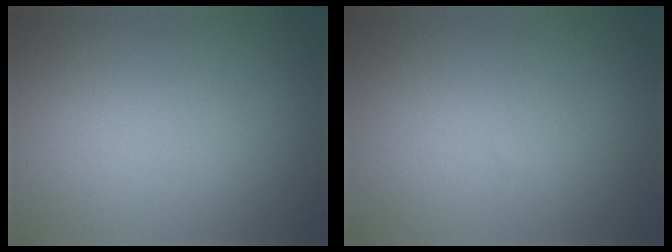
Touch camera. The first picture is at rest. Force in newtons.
{"total": 0.0}